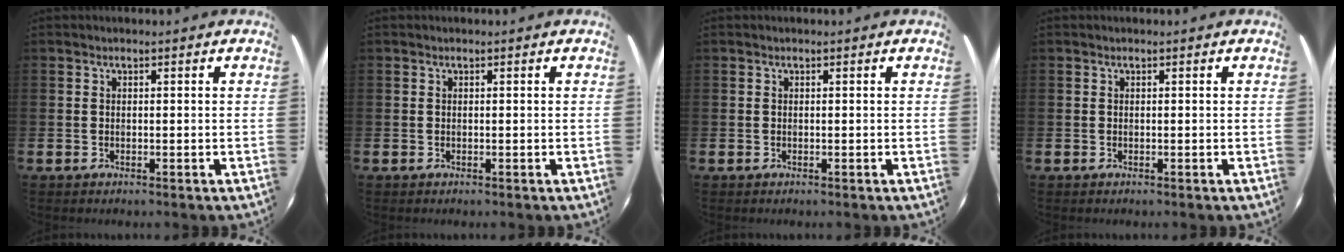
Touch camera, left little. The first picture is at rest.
{"total": 0.0}
{"total": 0.0}
{"total": 0.0}